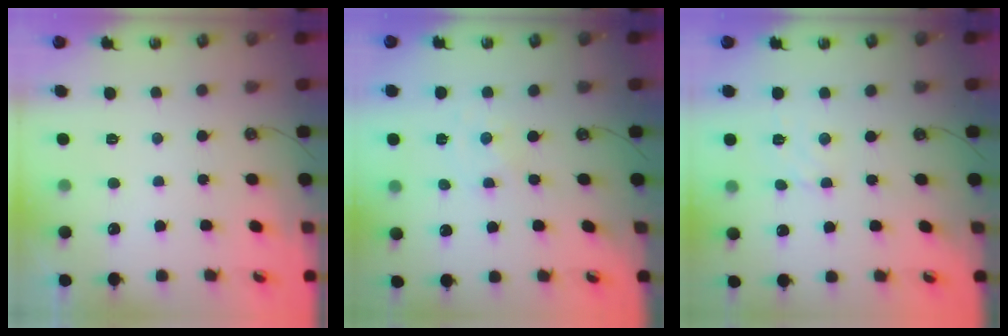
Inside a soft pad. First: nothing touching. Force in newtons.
{"total": 0.0}
{"total": 2.9, "press": 2.9, "slide": 0.5}